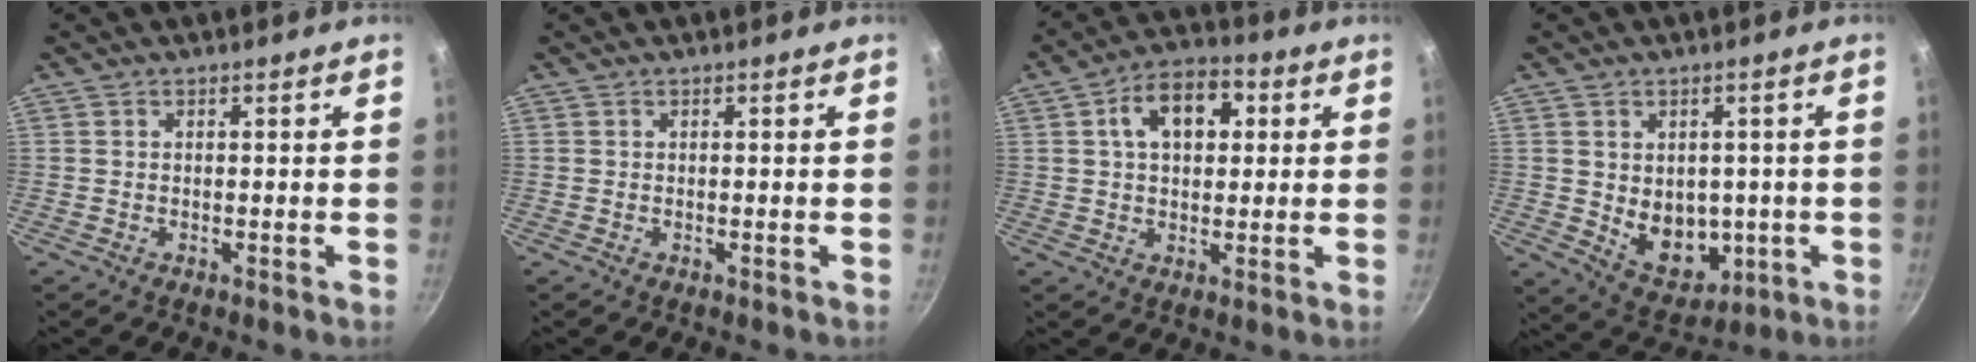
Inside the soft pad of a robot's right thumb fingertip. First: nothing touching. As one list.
[{"total": 0.0}, {"total": 11.1, "force": [2.9, 7.2, 8.0], "torque": [-0.095, 0.015, 0.036]}, {"total": 10.4, "force": [-0.6, 7.9, 6.6], "torque": [-0.065, -0.013, 0.016]}]